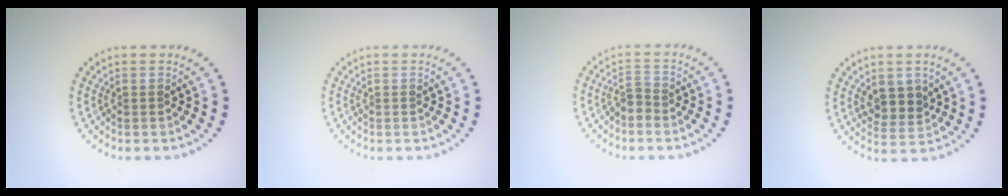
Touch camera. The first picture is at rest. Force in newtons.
{"total": 0.0}
{"total": 1.7, "press": 1.2, "slide": 1.1}
{"total": 2.7, "press": 2.4, "slide": 1.1}